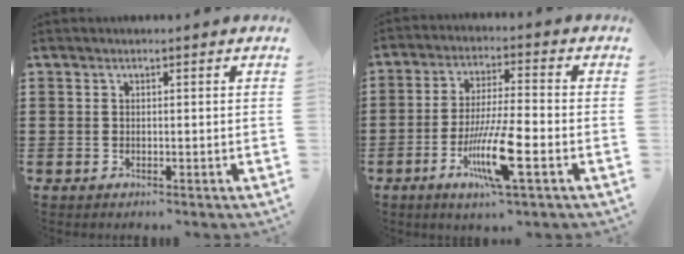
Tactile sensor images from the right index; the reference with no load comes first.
{"total": 10.3, "force": [-4.1, 1.4, 9.3], "torque": [-0.188, -0.013, -0.078]}